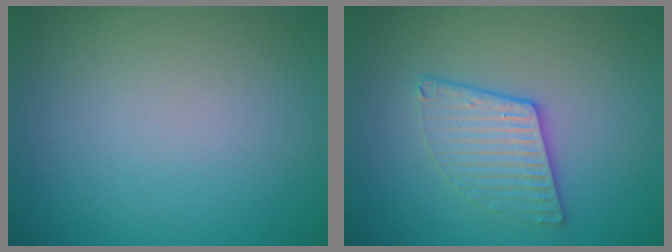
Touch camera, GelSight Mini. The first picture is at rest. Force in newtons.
{"total": 3.2, "press": 2.8, "slide": 1.6}